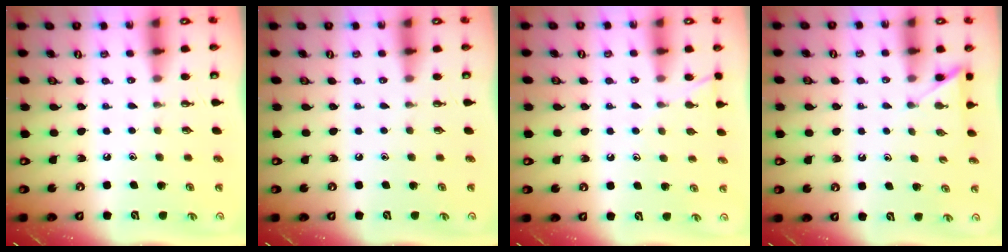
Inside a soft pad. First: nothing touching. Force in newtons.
{"total": 0.0}
{"total": 5.4, "press": 5.3, "slide": 0.6}
{"total": 4.5, "press": 4.5, "slide": 0.2}